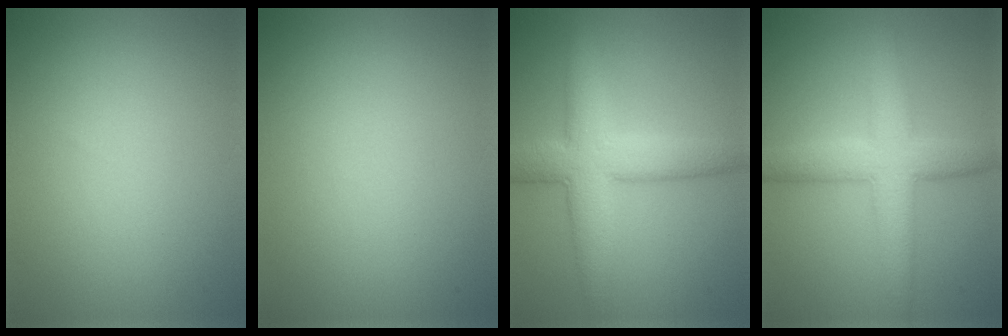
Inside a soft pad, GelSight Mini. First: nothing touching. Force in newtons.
{"total": 0.0}
{"total": 6.7, "press": 6.7, "slide": 0.6}
{"total": 5.5, "press": 5.5, "slide": 0.1}